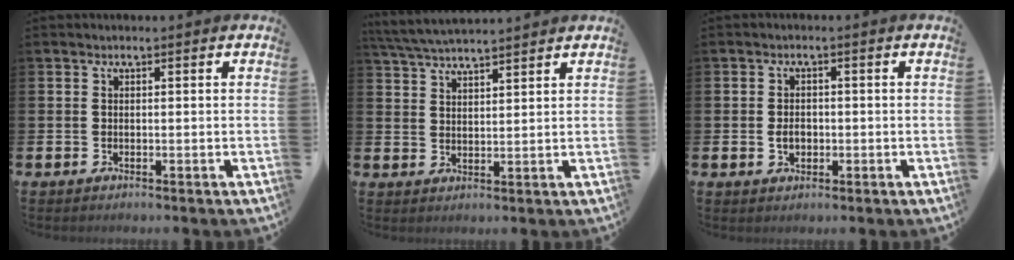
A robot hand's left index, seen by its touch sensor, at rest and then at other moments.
{"total": 4.7, "force": [4.6, 0.0, 1.0], "torque": [-0.037, -0.020, 0.083]}
{"total": 2.2, "force": [-0.3, 1.6, 1.5], "torque": [-0.017, 0.002, -0.011]}